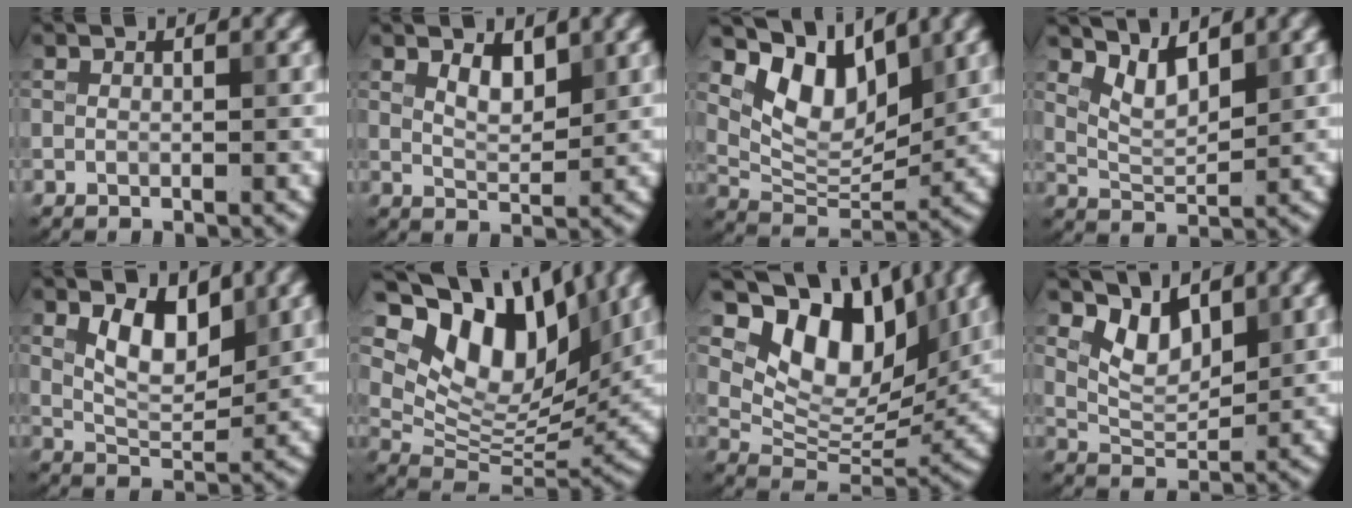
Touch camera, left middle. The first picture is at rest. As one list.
[{"total": 2.2, "force": [1.3, 0.9, 1.5], "torque": [-0.027, -0.004, 0.027]}, {"total": 6.8, "force": [4.0, 3.5, 4.2], "torque": [-0.074, -0.009, 0.069]}, {"total": 3.1, "force": [2.1, 1.1, 1.9], "torque": [-0.042, -0.011, 0.047]}, {"total": 4.3, "force": [1.9, 2.1, 3.2], "torque": [-0.059, -0.005, 0.034]}, {"total": 12.2, "force": [6.1, 6.6, 8.2], "torque": [-0.140, -0.001, 0.112]}, {"total": 10.1, "force": [5.1, 5.9, 6.4], "torque": [-0.102, -0.007, 0.089]}, {"total": 3.3, "force": [2.1, 1.7, 2.0], "torque": [-0.043, -0.011, 0.041]}]